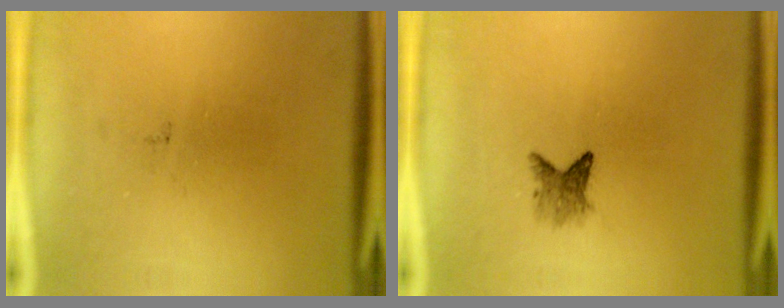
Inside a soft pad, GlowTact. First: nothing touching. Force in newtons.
{"total": 2.2}